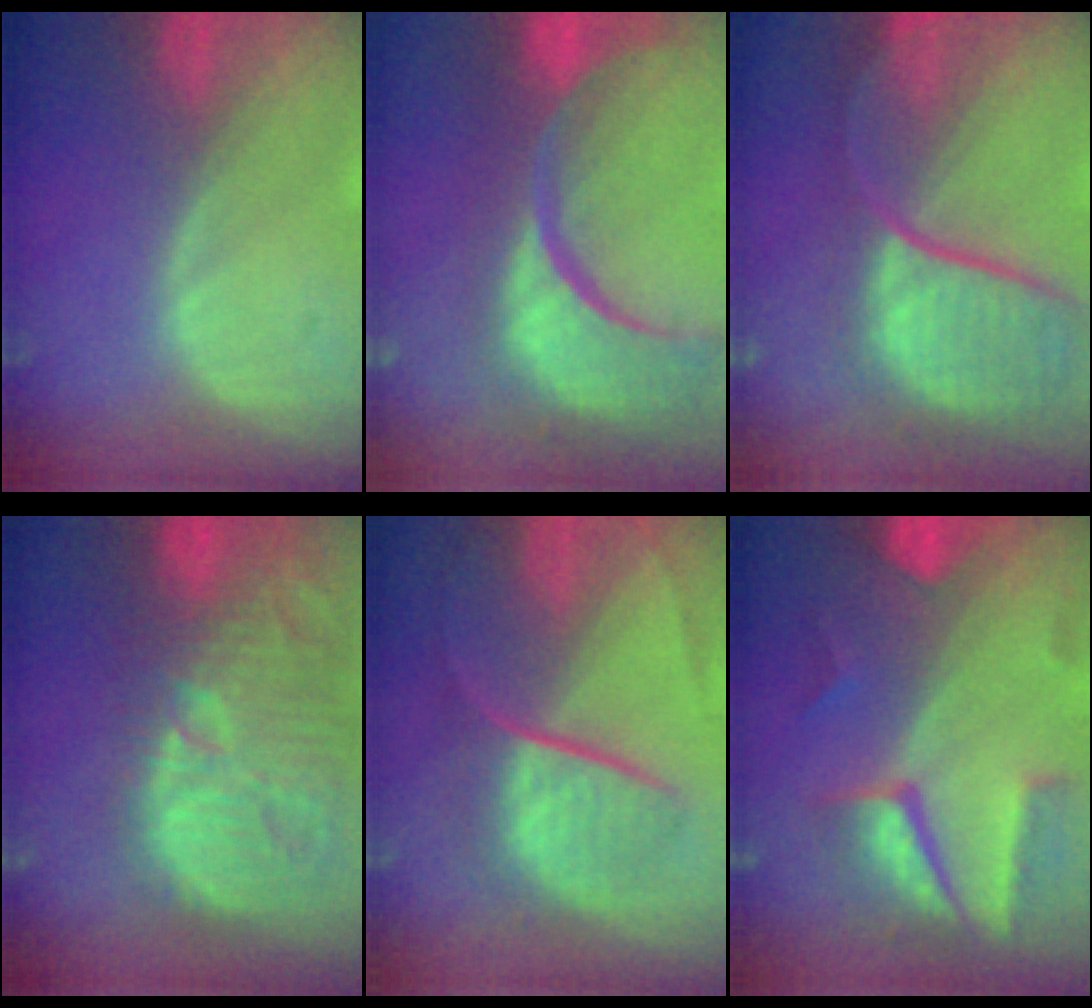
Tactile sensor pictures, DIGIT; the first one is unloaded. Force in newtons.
{"total": 15.4, "press": 12.1, "slide": 9.6}
{"total": 11.4, "press": 9.7, "slide": 5.9}
{"total": 15.3, "press": 13.2, "slide": 7.6}
{"total": 9.1, "press": 7.7, "slide": 5.0}
{"total": 8.7, "press": 7.8, "slide": 3.9}